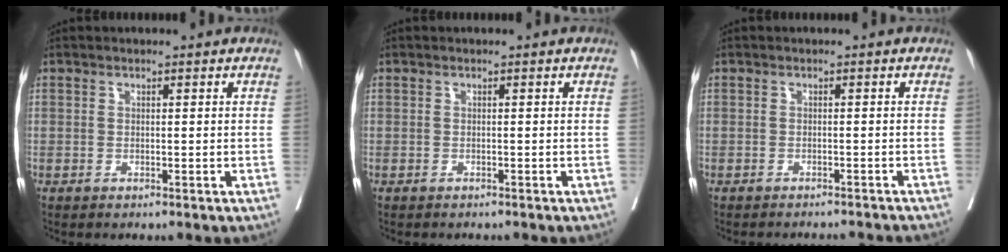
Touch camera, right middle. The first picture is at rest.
{"total": 1.4, "force": [-1.3, 0.5, 0.3], "torque": [-0.012, -0.003, -0.018]}
{"total": 7.1, "force": [-6.9, 0.5, 1.5], "torque": [-0.012, -0.005, -0.073]}